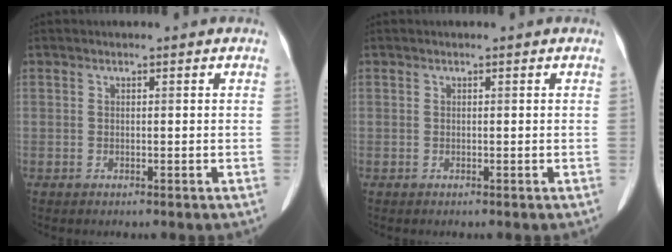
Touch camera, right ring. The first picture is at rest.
{"total": 0.0}